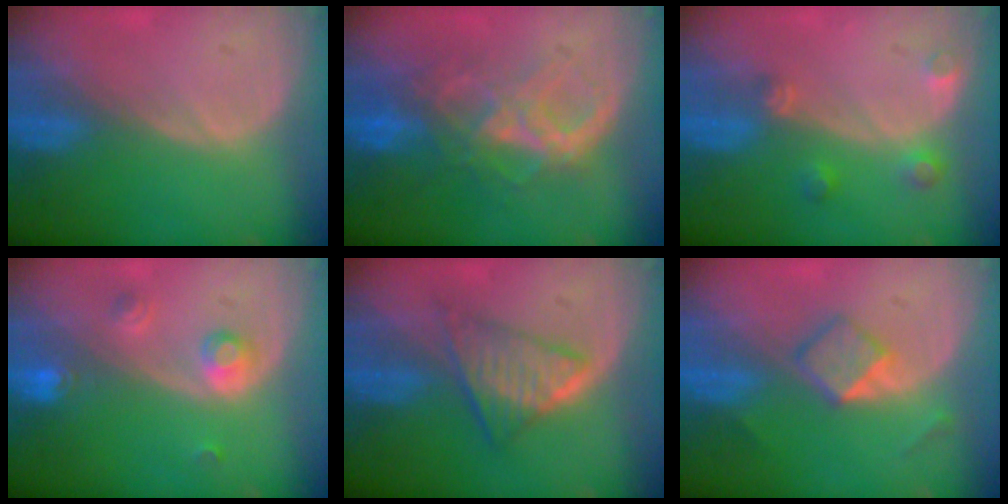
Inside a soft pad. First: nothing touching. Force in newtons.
{"total": 8.1, "press": 7.6, "slide": 2.7}
{"total": 3.2, "press": 2.9, "slide": 1.3}
{"total": 3.6, "press": 3.3, "slide": 1.5}
{"total": 6.1, "press": 5.7, "slide": 2.1}
{"total": 4.1, "press": 3.9, "slide": 1.1}